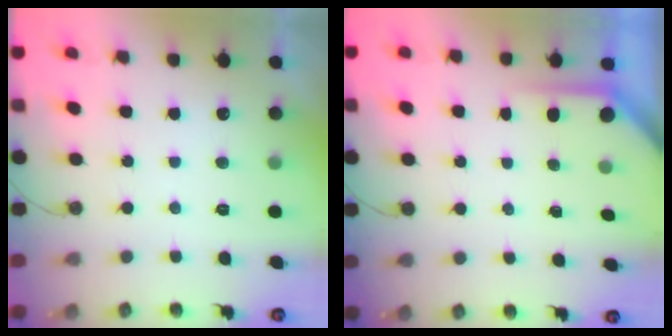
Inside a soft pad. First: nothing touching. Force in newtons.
{"total": 3.8, "press": 3.8, "slide": 0.4}